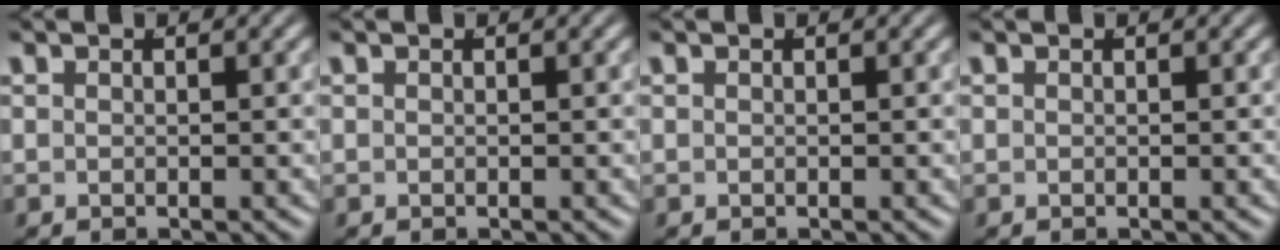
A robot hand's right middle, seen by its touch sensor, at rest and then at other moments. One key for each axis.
{"total": 0.0}
{"total": 0.0}
{"total": 0.0}